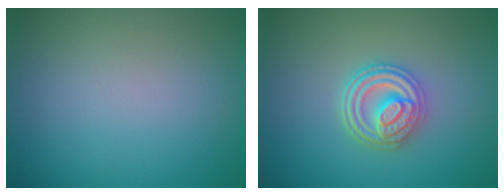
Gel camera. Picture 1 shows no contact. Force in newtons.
{"total": 4.7, "press": 3.7, "slide": 2.9}